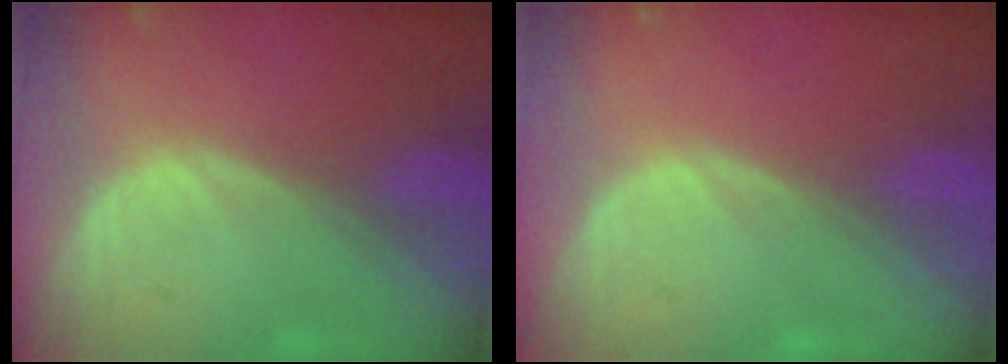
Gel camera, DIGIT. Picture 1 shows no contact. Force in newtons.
{"total": 0.0}